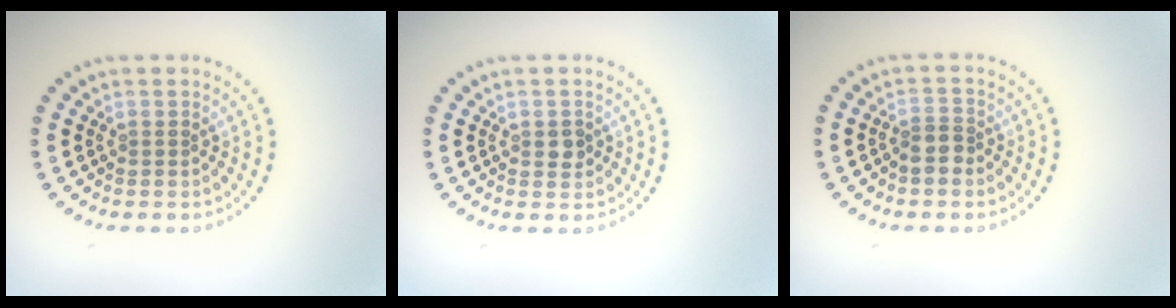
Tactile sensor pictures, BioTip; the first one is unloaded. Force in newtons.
{"total": 1.2, "press": 1.2, "slide": 0.2}
{"total": 2.0, "press": 1.7, "slide": 1.1}